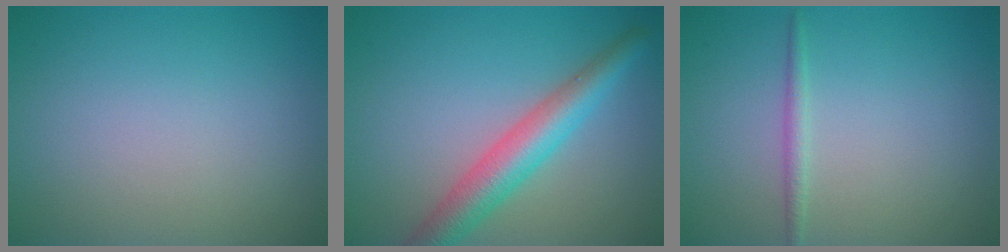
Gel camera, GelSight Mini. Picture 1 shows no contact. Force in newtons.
{"total": 5.0, "press": 5.0, "slide": 0.2}
{"total": 1.1, "press": 1.1, "slide": 0.1}